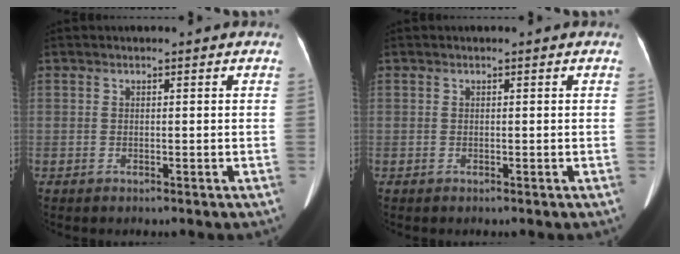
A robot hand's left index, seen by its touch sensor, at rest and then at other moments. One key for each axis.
{"total": 0.0}